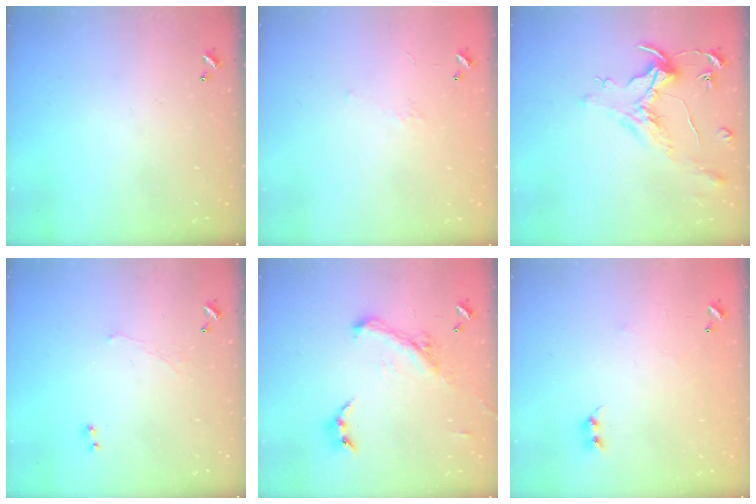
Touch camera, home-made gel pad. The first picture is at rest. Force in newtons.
{"total": 5.7, "press": 5.5, "slide": 1.1}
{"total": 1.5, "press": 1.3, "slide": 0.7}
{"total": 0.7, "press": 0.2, "slide": 0.7}
{"total": 2.5, "press": 2.4, "slide": 0.5}
{"total": 6.5, "press": 6.5, "slide": 0.3}